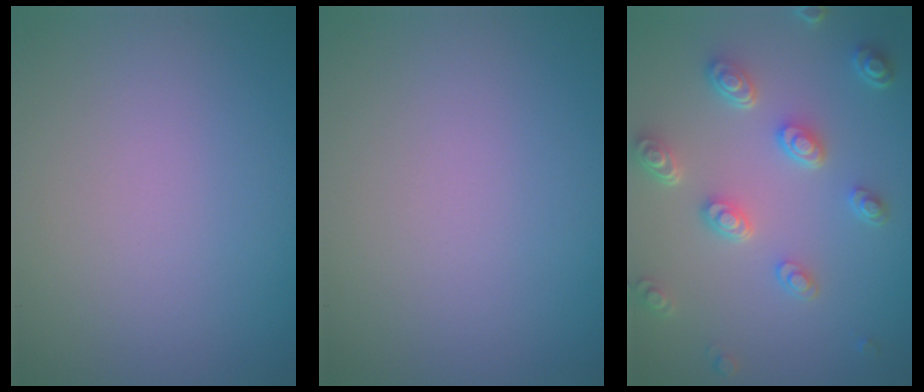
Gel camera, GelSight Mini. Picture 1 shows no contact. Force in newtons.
{"total": 0.0}
{"total": 4.7, "press": 3.7, "slide": 2.9}